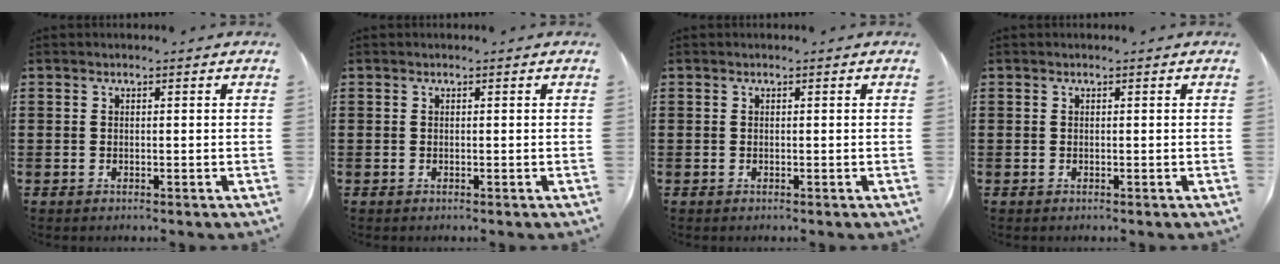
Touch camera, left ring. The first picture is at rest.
{"total": 0.0}
{"total": 0.0}
{"total": 0.0}